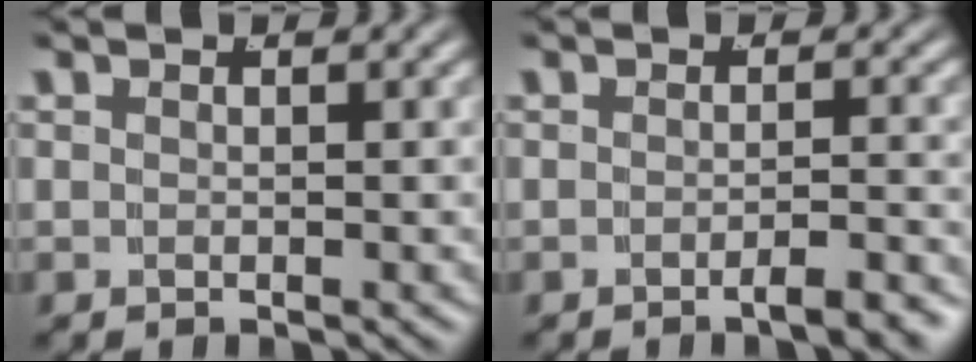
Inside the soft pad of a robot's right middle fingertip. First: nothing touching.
{"total": 2.3, "force": [-1.9, 0.0, 1.2], "torque": [-0.010, 0.007, -0.036]}